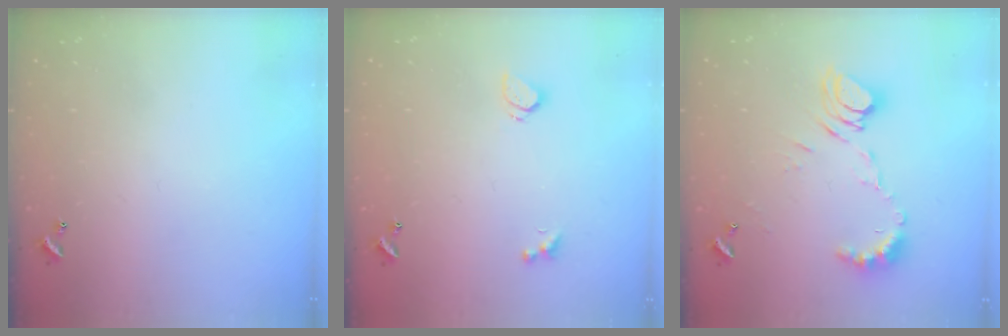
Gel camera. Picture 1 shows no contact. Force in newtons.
{"total": 1.9, "press": 1.8, "slide": 0.5}
{"total": 10.1, "press": 10.0, "slide": 1.3}